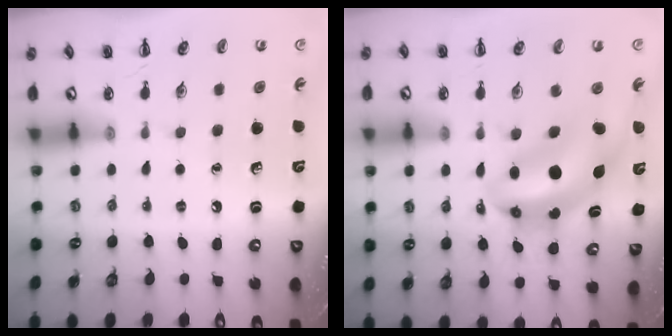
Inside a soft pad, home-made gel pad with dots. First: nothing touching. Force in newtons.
{"total": 10.0, "press": 9.6, "slide": 2.6}